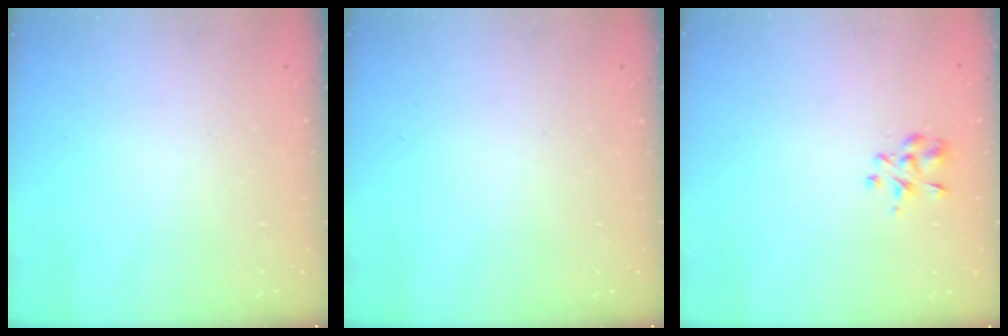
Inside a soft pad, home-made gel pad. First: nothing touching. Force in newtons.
{"total": 0.0}
{"total": 3.0, "press": 2.9, "slide": 0.7}